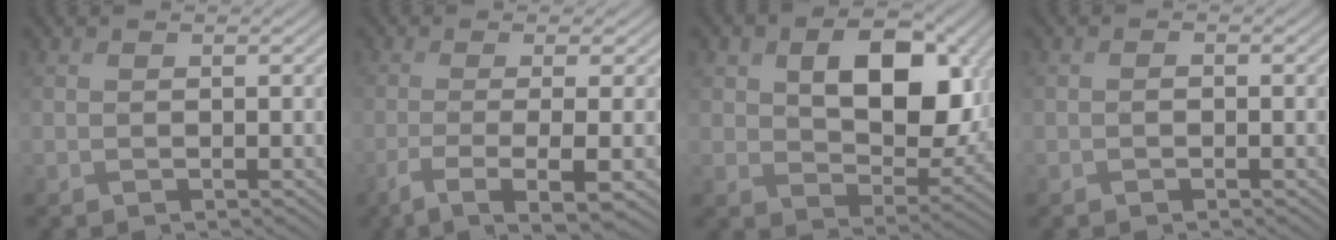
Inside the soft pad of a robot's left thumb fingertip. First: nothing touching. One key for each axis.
{"total": 8.4, "fx": -3.1, "fy": 1.7, "fz": 7.7, "tx": -0.105, "ty": -0.005, "tz": -0.056}
{"total": 13.2, "fx": 2.8, "fy": 8.7, "fz": 9.5, "tx": -0.160, "ty": -0.015, "tz": 0.056}
{"total": 1.1, "fx": -0.6, "fy": 0.8, "fz": 0.5, "tx": -0.007, "ty": 0.001, "tz": -0.012}